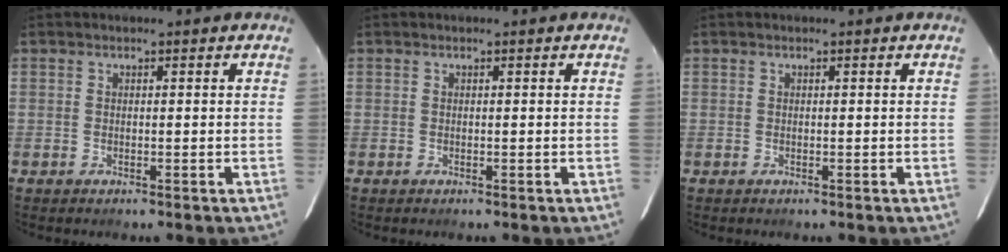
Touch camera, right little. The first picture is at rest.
{"total": 0.0}
{"total": 0.0}